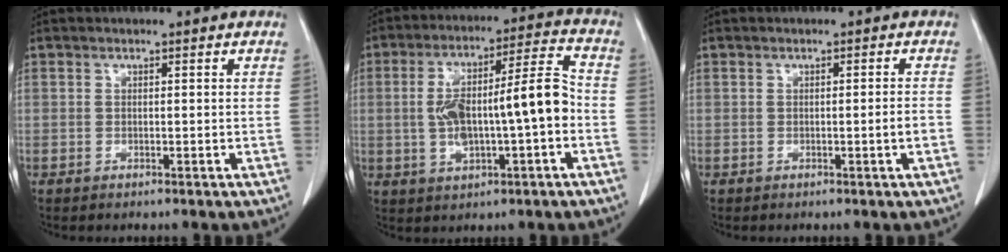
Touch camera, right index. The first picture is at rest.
{"total": 13.5, "force": [-1.5, 2.6, 13.2], "torque": [-0.232, 0.030, -0.018]}
{"total": 1.7, "force": [-0.6, -0.4, 1.5], "torque": [-0.022, -0.003, -0.009]}